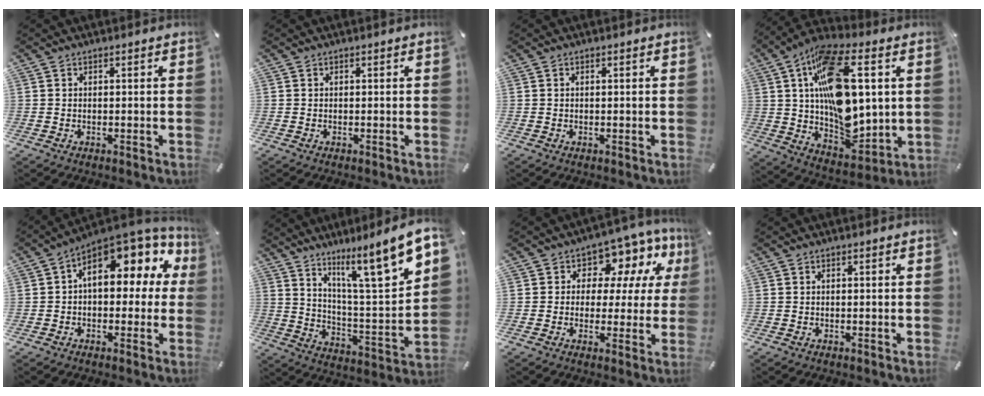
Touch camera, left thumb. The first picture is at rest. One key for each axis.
{"total": 0.0}
{"total": 0.0}
{"total": 21.0, "fx": 4.7, "fy": 11.5, "fz": 16.9, "tx": -0.294, "ty": -0.014, "tz": 0.081}
{"total": 11.7, "fx": 4.9, "fy": 6.8, "fz": 8.1, "tx": -0.111, "ty": -0.038, "tz": 0.088}
{"total": 15.3, "fx": 11.0, "fy": 2.3, "fz": 10.5, "tx": -0.157, "ty": -0.095, "tz": 0.164}
{"total": 9.4, "fx": 3.9, "fy": 7.0, "fz": 5.0, "tx": -0.072, "ty": -0.030, "tz": 0.071}
{"total": 0.0}